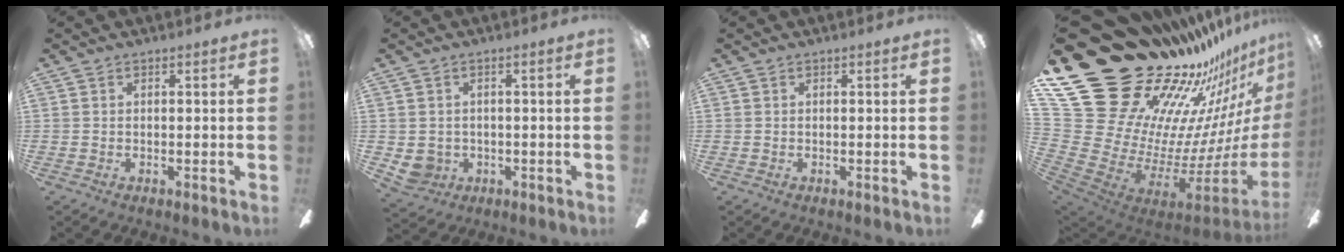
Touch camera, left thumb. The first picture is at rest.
{"total": 4.0, "force": [-0.2, 3.9, 0.8], "torque": [-0.035, 0.002, -0.004]}
{"total": 0.0}
{"total": 34.0, "force": [22.5, 18.2, 17.8], "torque": [-0.257, -0.259, 0.496]}